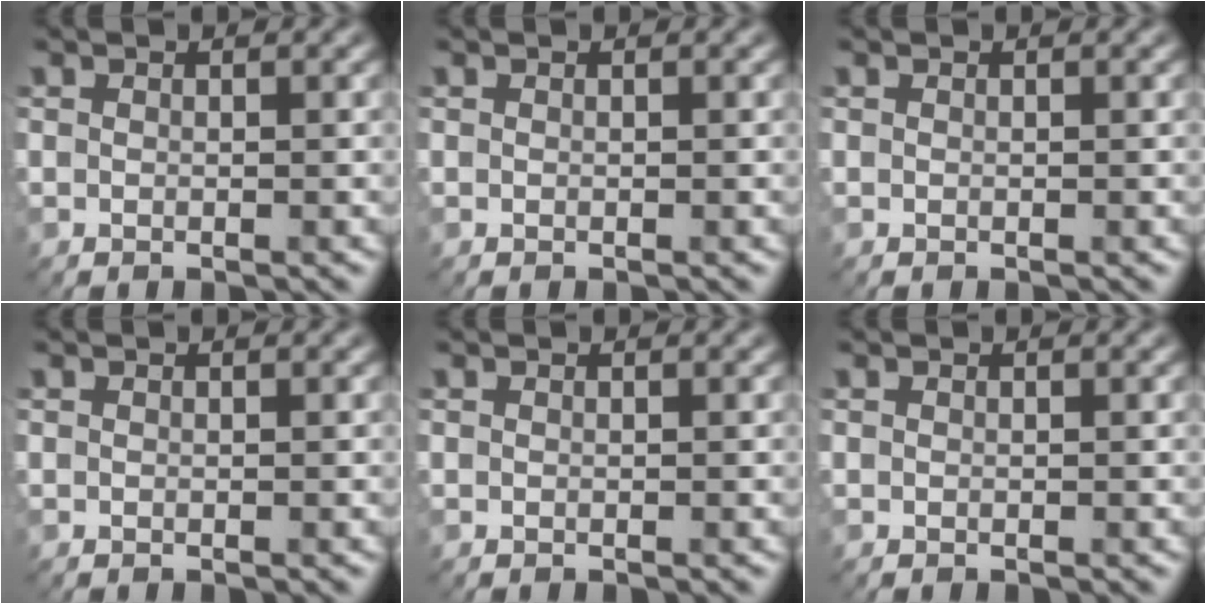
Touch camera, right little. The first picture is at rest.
{"total": 0.0}
{"total": 0.0}
{"total": 0.0}
{"total": 0.0}
{"total": 0.0}